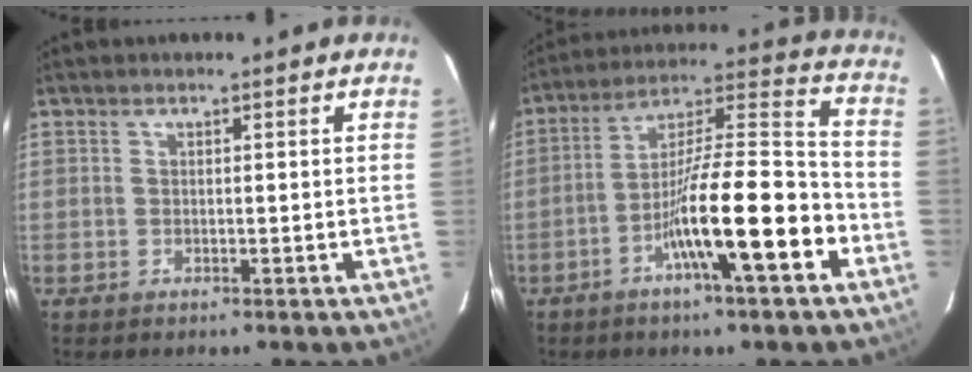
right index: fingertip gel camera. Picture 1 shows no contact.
{"total": 15.9, "force": [-6.7, 1.2, 14.4], "torque": [-0.244, 0.005, -0.113]}